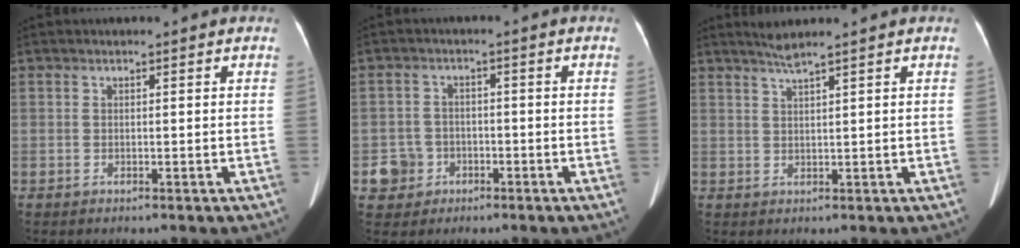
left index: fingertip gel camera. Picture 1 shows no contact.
{"total": 4.5, "force": [-1.9, 4.1, 0.2], "torque": [0.000, 0.012, -0.028]}
{"total": 2.3, "force": [1.9, -0.7, 1.1], "torque": [-0.023, 0.003, 0.039]}